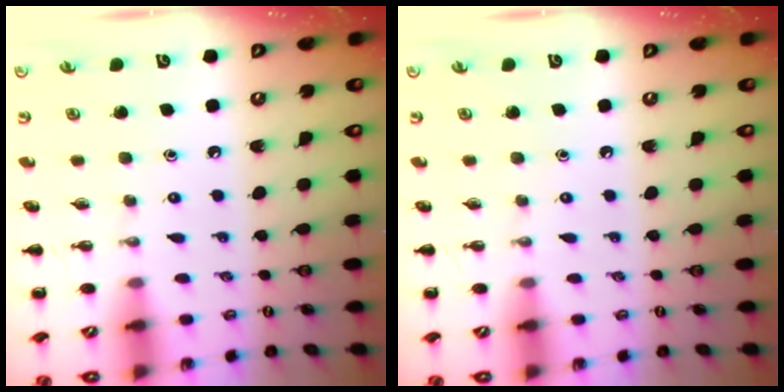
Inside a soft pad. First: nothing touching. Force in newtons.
{"total": 0.0}